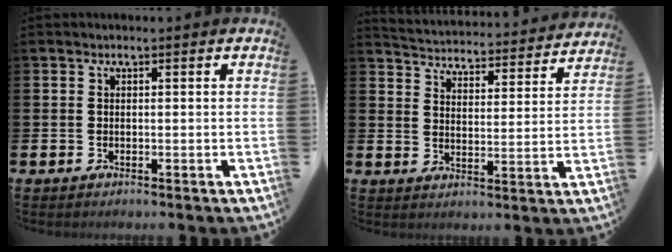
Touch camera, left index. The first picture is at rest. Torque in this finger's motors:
{"motor_torque": [0.95, -1.19, 0.06, 0.03]}